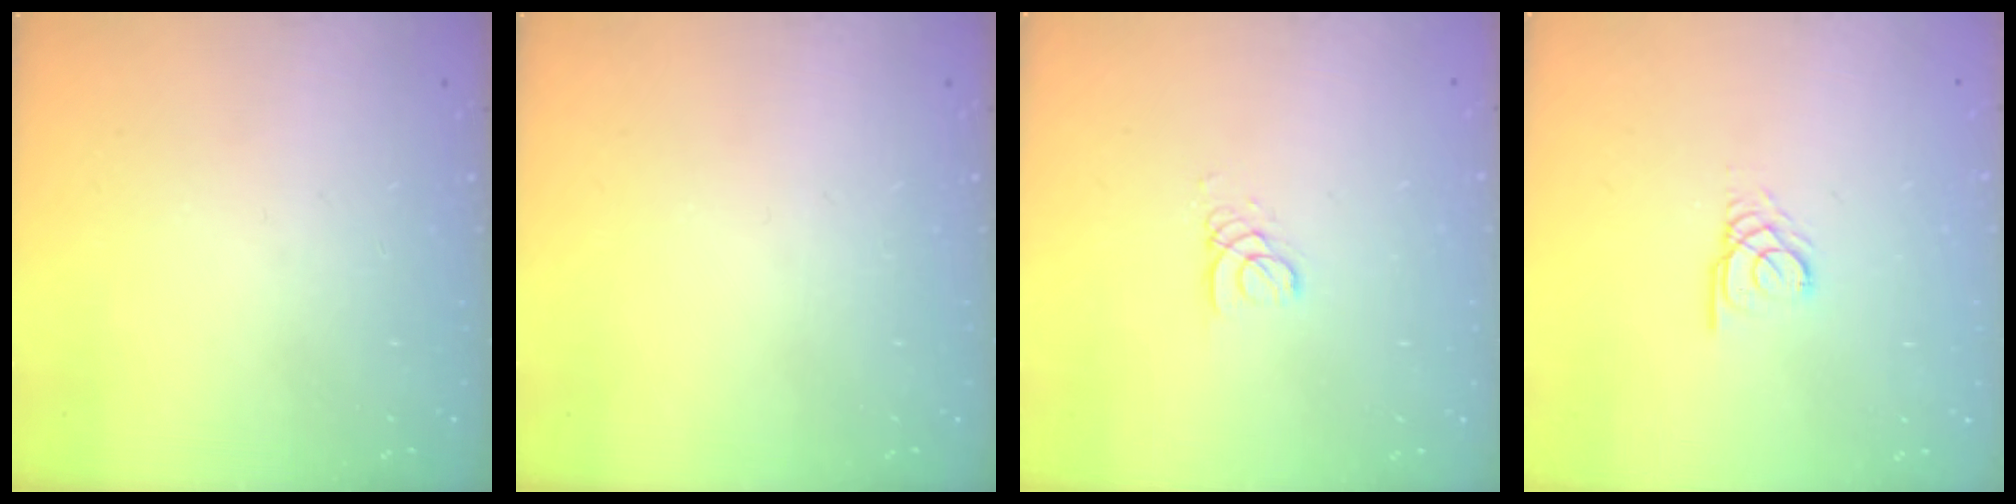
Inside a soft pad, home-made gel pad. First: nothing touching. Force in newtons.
{"total": 0.0}
{"total": 2.6, "press": 2.6, "slide": 0.2}
{"total": 2.5, "press": 2.5, "slide": 0.2}